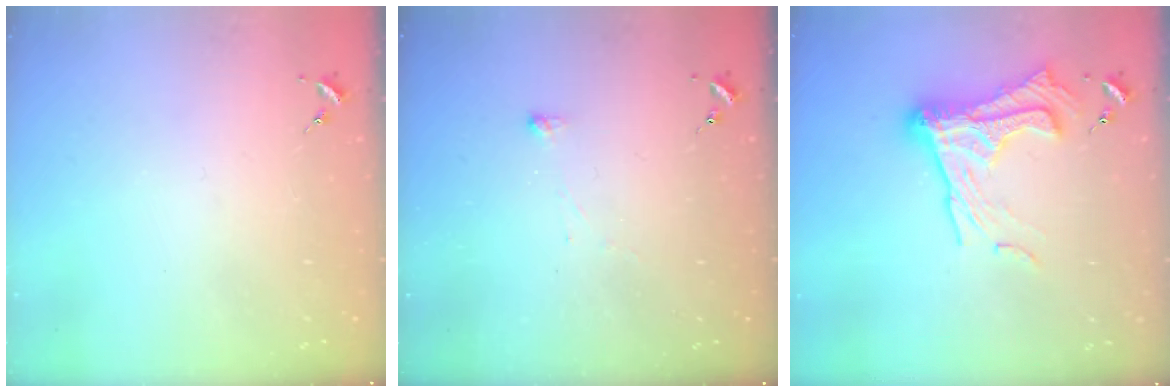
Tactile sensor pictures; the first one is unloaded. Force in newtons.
{"total": 2.9, "press": 2.9, "slide": 0.3}
{"total": 16.8, "press": 16.7, "slide": 1.6}